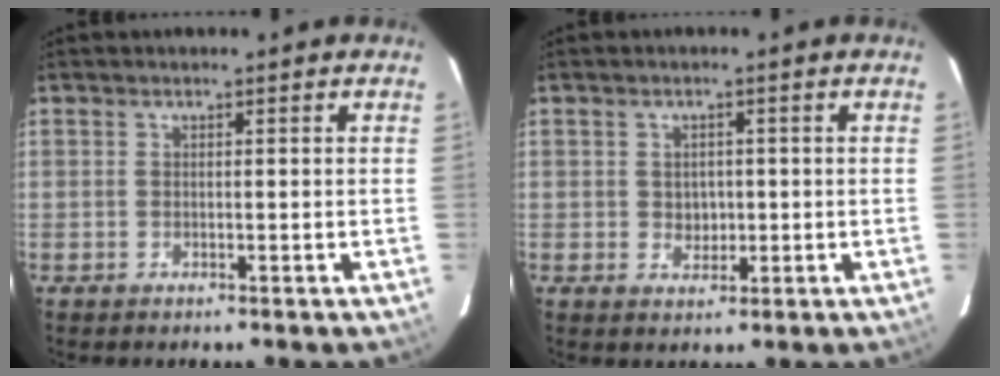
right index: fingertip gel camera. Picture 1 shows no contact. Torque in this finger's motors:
{"motor_torque": [-0.10, 0.03, 0.00, 0.00]}